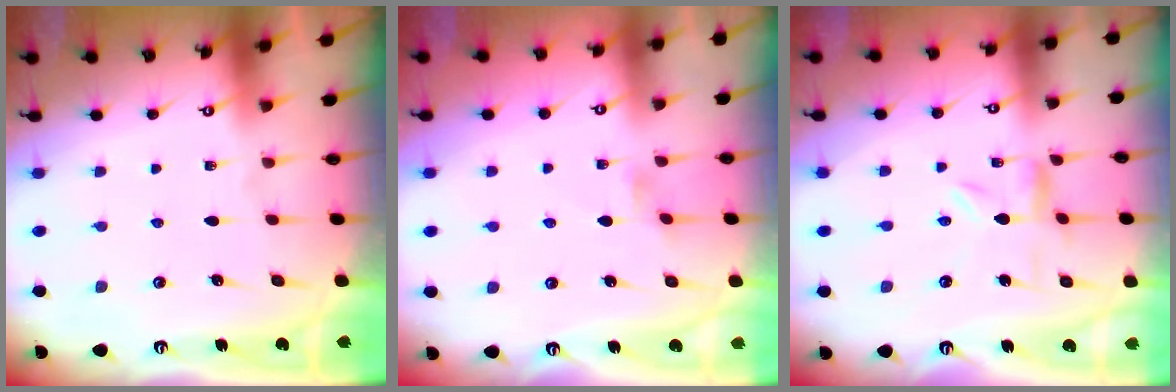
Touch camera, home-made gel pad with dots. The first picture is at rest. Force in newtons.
{"total": 0.9, "press": 0.8, "slide": 0.3}
{"total": 2.0, "press": 1.9, "slide": 0.4}